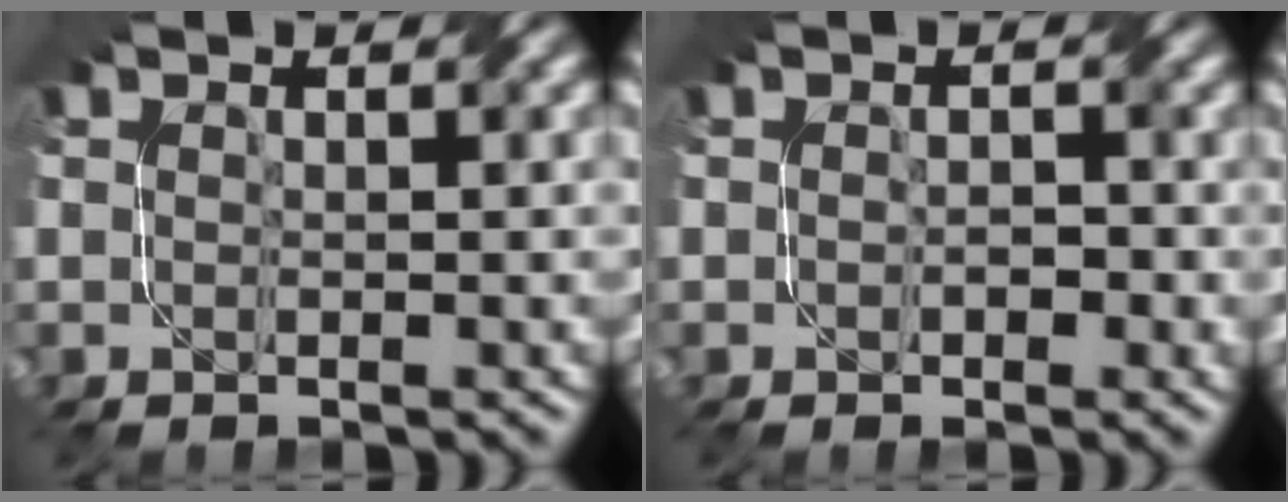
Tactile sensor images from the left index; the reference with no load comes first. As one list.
[{"total": 1.6, "force": [-0.3, 0.9, 1.2], "torque": [-0.016, -0.001, -0.003]}]